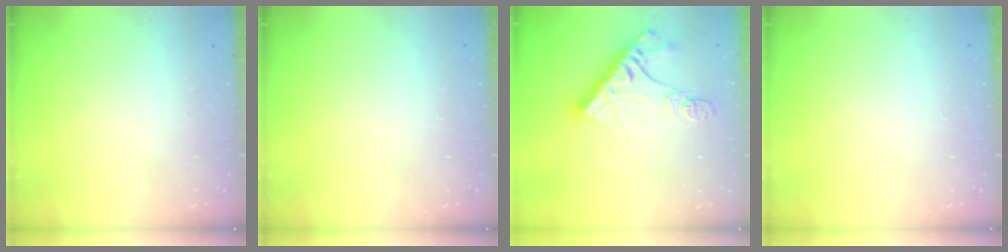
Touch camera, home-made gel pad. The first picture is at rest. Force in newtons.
{"total": 0.0}
{"total": 13.2, "press": 13.1, "slide": 1.2}
{"total": 0.0}